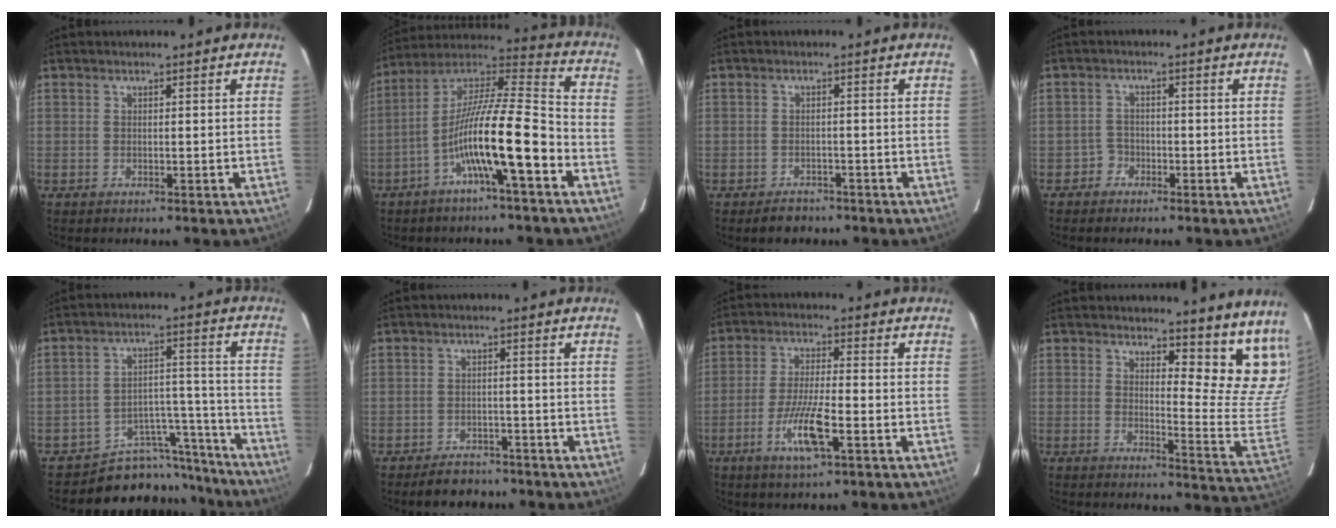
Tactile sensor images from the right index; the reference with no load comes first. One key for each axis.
{"total": 15.2, "fx": -6.0, "fy": 0.8, "fz": 14.0, "tx": -0.252, "ty": 0.014, "tz": -0.110}
{"total": 2.9, "fx": -2.2, "fy": 1.8, "fz": 0.6, "tx": -0.014, "ty": 0.003, "tz": -0.029}
{"total": 2.1, "fx": -1.3, "fy": 1.6, "fz": -0.1, "tx": 0.004, "ty": 0.009, "tz": -0.031}
{"total": 12.5, "fx": -11.7, "fy": 4.6, "fz": 0.0, "tx": 0.025, "ty": 0.076, "tz": -0.166}
{"total": 4.5, "fx": -3.8, "fy": 2.4, "fz": 1.0, "tx": -0.018, "ty": 0.004, "tz": -0.055}
{"total": 8.4, "fx": -3.5, "fy": 1.0, "fz": 7.5, "tx": -0.146, "ty": -0.011, "tz": -0.064}
{"total": 14.2, "fx": 13.1, "fy": 3.1, "fz": 4.5, "tx": -0.020, "ty": -0.098, "tz": 0.124}